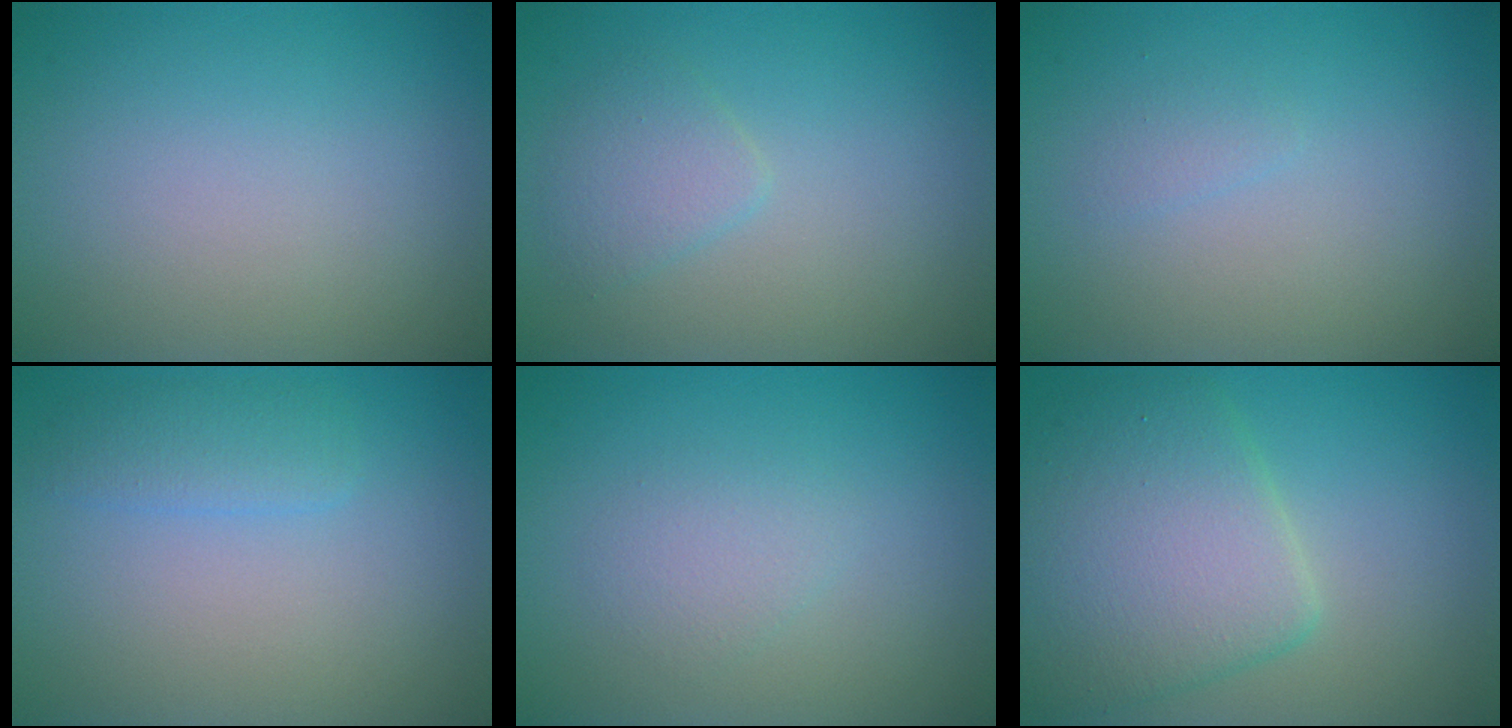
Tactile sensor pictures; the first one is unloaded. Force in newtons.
{"total": 1.9, "press": 1.9, "slide": 0.1}
{"total": 0.8, "press": 0.8, "slide": 0.0}
{"total": 1.9, "press": 1.9, "slide": 0.2}
{"total": 1.5, "press": 1.5, "slide": 0.1}
{"total": 6.9, "press": 6.9, "slide": 0.2}